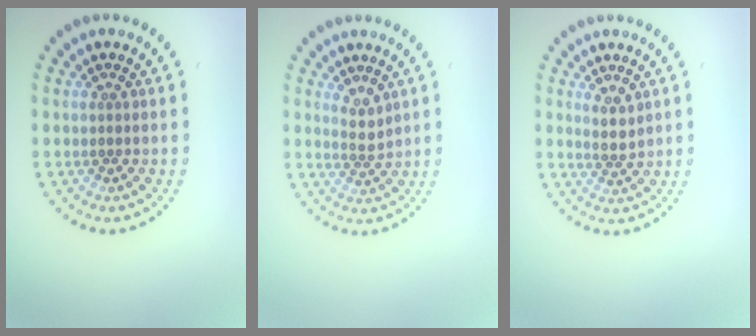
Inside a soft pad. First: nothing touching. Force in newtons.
{"total": 1.8, "press": 1.2, "slide": 1.3}
{"total": 1.7, "press": 1.4, "slide": 1.0}